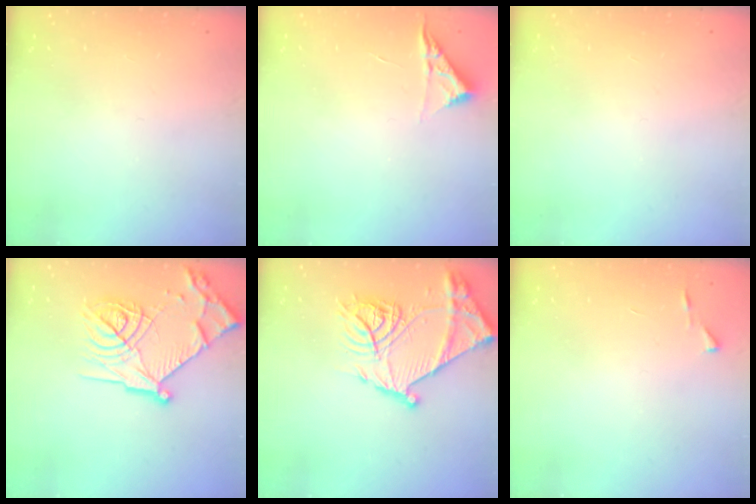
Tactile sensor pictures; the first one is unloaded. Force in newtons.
{"total": 5.1, "press": 5.0, "slide": 0.7}
{"total": 0.0}
{"total": 20.3, "press": 20.2, "slide": 1.9}
{"total": 20.4, "press": 20.3, "slide": 2.0}
{"total": 3.1, "press": 3.1, "slide": 0.3}